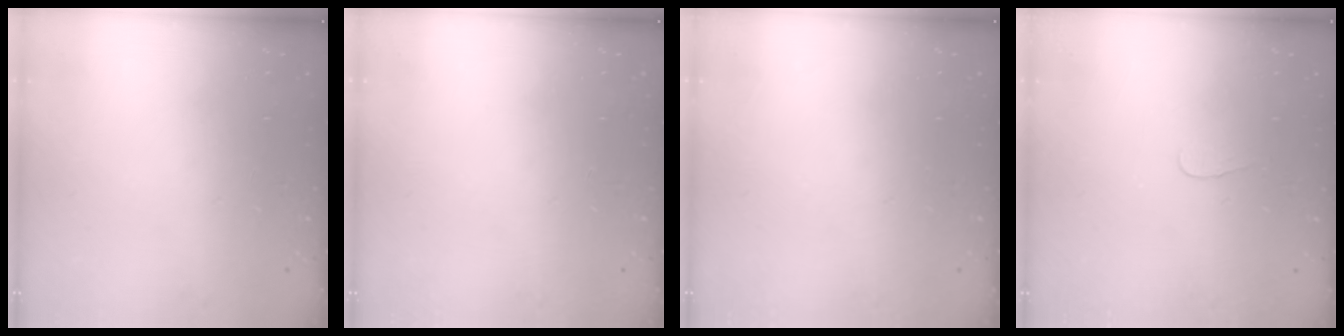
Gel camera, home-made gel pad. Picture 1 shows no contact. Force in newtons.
{"total": 0.0}
{"total": 0.0}
{"total": 2.8, "press": 2.7, "slide": 0.3}